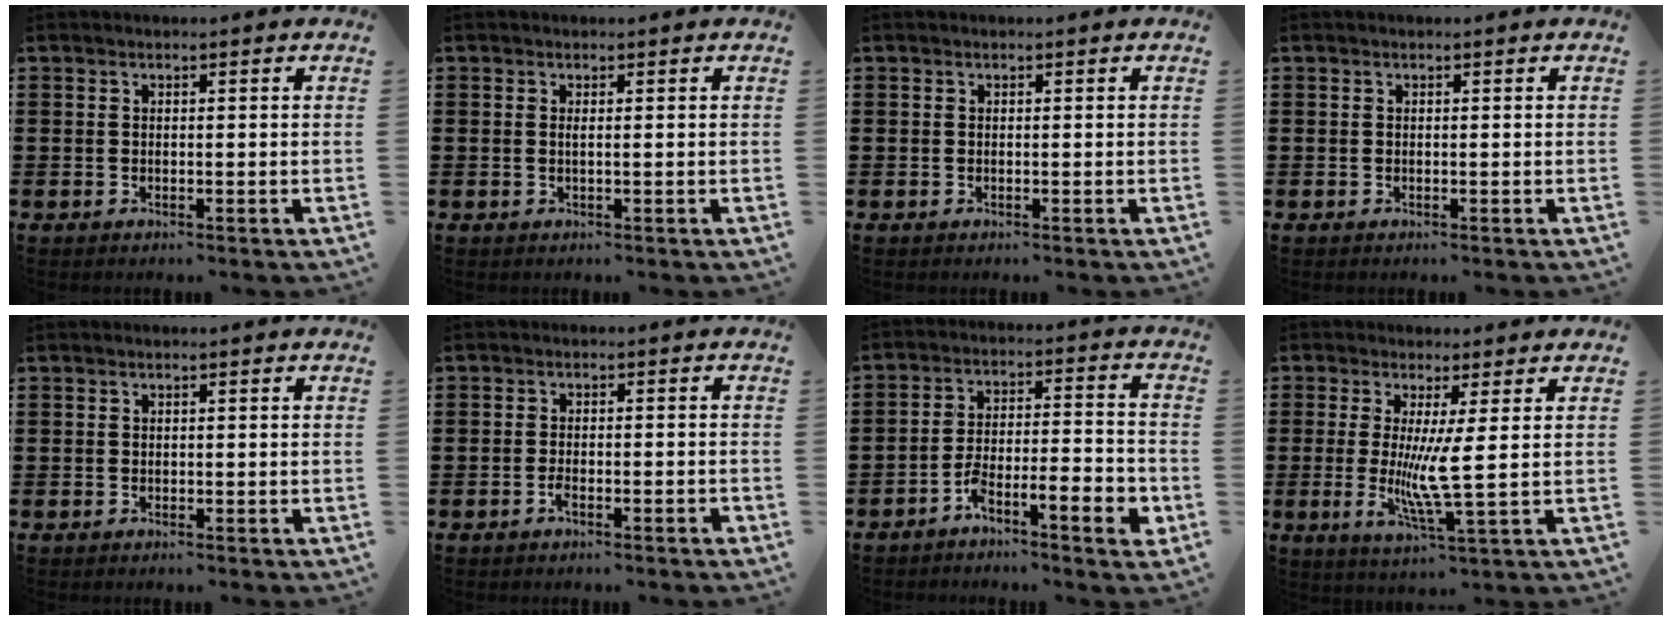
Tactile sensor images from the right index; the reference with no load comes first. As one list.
[{"total": 0.6, "force": [0.0, -0.1, 0.6], "torque": [-0.012, -0.005, 0.002]}, {"total": 0.0}, {"total": 0.0}, {"total": 0.0}, {"total": 2.0, "force": [-1.4, 0.3, 1.4], "torque": [-0.028, 0.003, -0.026]}, {"total": 7.1, "force": [-4.7, 1.5, 5.1], "torque": [-0.089, 0.005, -0.090]}, {"total": 7.0, "force": [0.3, -0.1, 7.0], "torque": [-0.128, -0.023, 0.001]}]